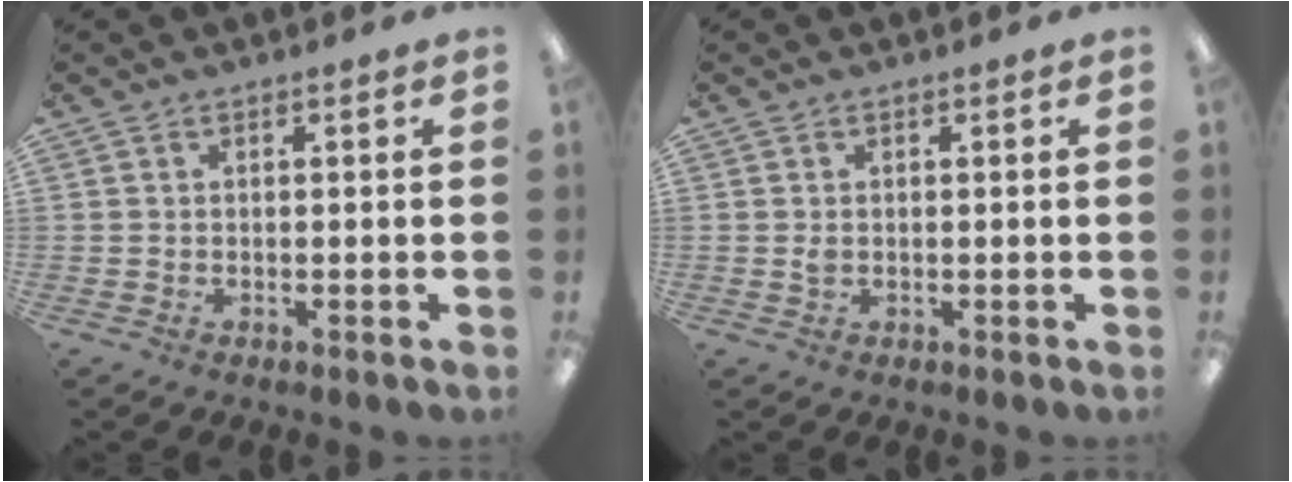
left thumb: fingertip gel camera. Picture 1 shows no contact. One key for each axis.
{"total": 1.2, "fx": 0.1, "fy": 0.9, "fz": 0.8, "tx": -0.009, "ty": 0.000, "tz": -0.001}